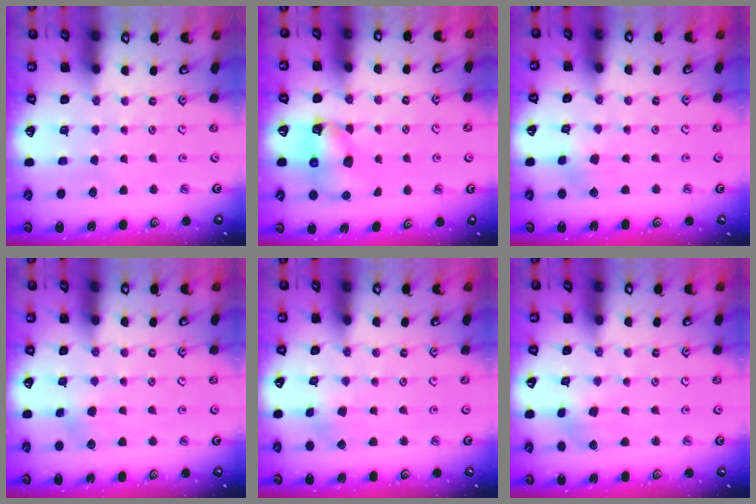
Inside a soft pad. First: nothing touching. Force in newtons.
{"total": 7.0, "press": 6.9, "slide": 0.4}
{"total": 3.2, "press": 3.2, "slide": 0.4}
{"total": 3.4, "press": 3.4, "slide": 0.3}
{"total": 1.7, "press": 1.7, "slide": 0.1}
{"total": 2.9, "press": 2.9, "slide": 0.5}